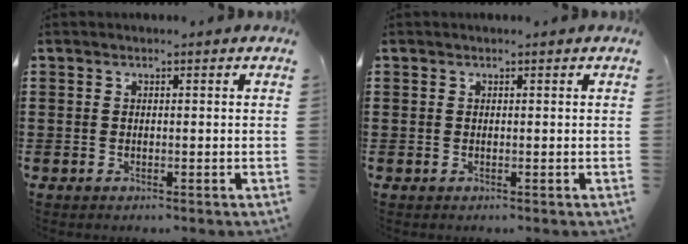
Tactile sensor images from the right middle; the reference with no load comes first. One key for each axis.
{"total": 0.0}